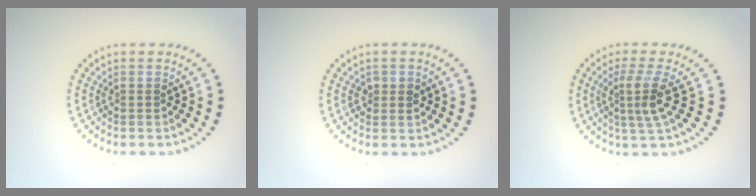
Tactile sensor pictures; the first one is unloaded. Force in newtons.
{"total": 1.5, "press": 1.4, "slide": 0.3}
{"total": 3.3, "press": 2.3, "slide": 2.3}